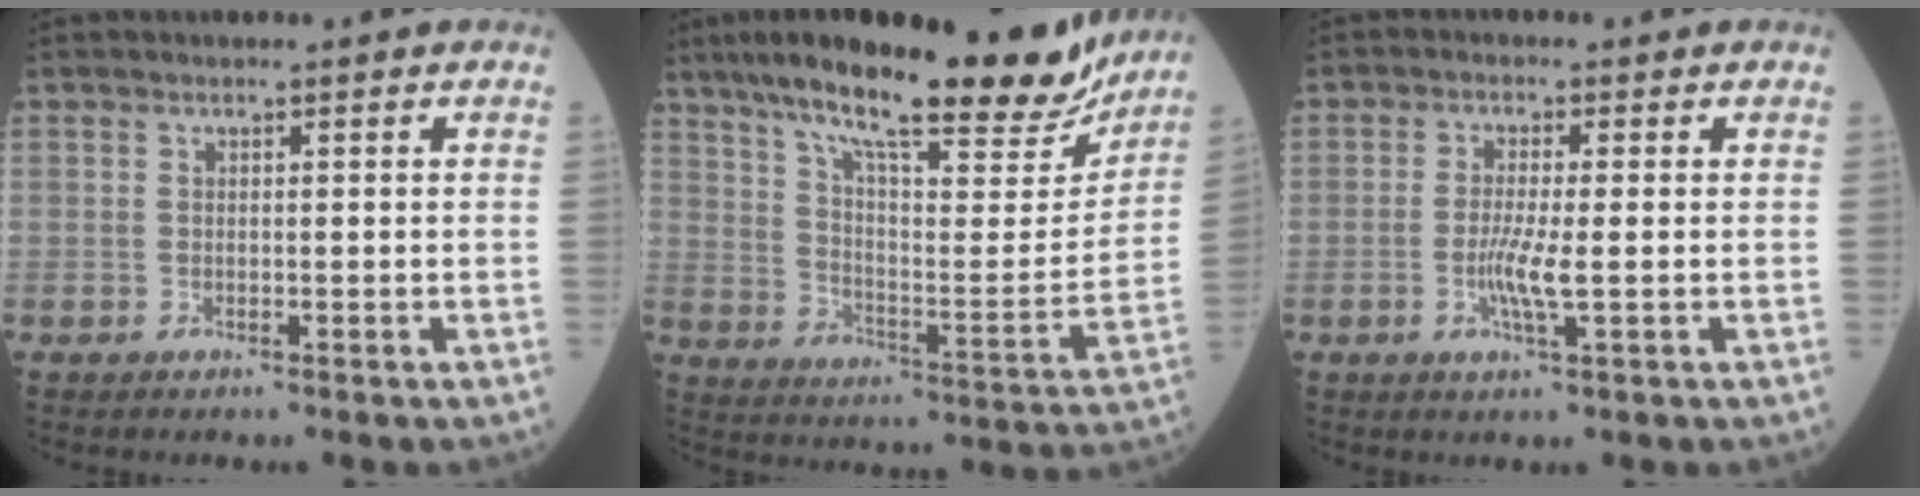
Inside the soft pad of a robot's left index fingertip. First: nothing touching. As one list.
[{"total": 25.8, "force": [20.7, 4.4, 14.8], "torque": [-0.242, 0.000, 0.298]}, {"total": 4.1, "force": [-0.8, 0.1, 4.0], "torque": [-0.086, -0.008, -0.016]}]